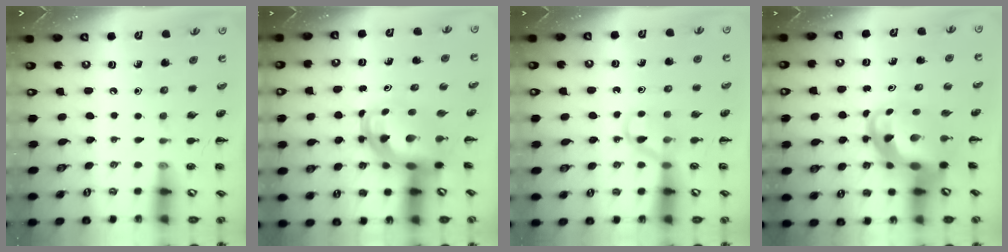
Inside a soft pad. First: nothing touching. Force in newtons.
{"total": 6.3, "press": 6.1, "slide": 1.6}
{"total": 5.0, "press": 4.8, "slide": 1.2}
{"total": 6.4, "press": 6.2, "slide": 1.4}